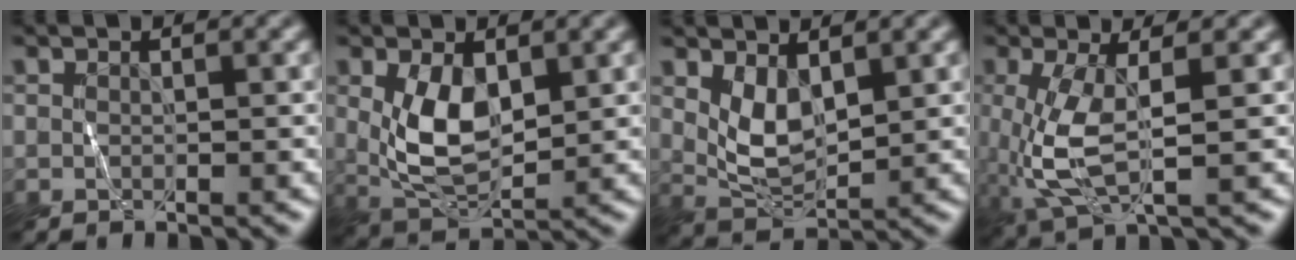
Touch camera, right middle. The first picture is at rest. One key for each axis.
{"total": 4.9, "fx": 1.0, "fy": 2.6, "fz": 4.1, "tx": -0.093, "ty": -0.003, "tz": 0.029}
{"total": 3.4, "fx": 1.5, "fy": 1.7, "fz": 2.5, "tx": -0.063, "ty": -0.008, "tz": 0.037}
{"total": 5.4, "fx": -0.2, "fy": 1.8, "fz": 5.1, "tx": -0.125, "ty": -0.004, "tz": 0.001}